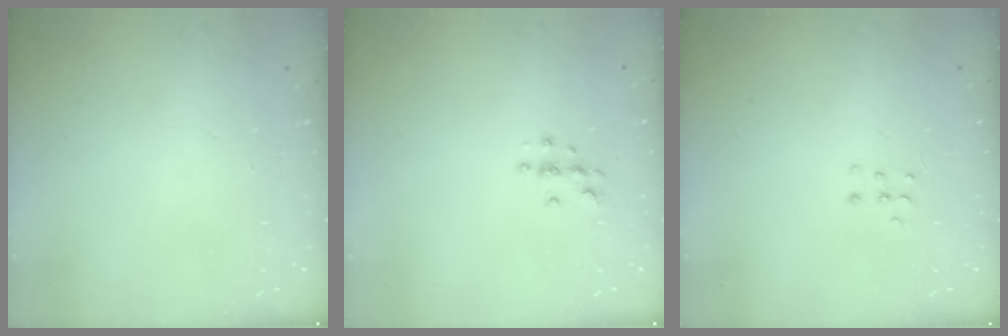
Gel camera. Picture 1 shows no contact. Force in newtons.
{"total": 4.2, "press": 4.2, "slide": 0.5}
{"total": 3.8, "press": 3.8, "slide": 0.4}